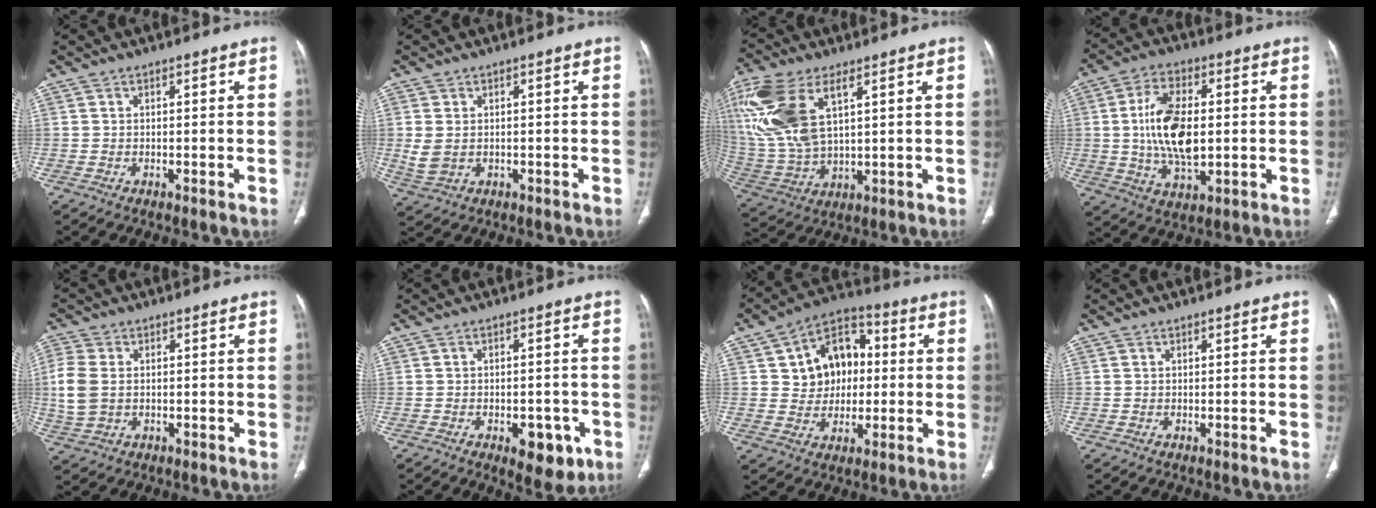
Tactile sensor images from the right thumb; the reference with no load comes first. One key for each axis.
{"total": 3.9, "fx": 0.1, "fy": 2.9, "fz": 2.7, "tx": -0.063, "ty": -0.004, "tz": 0.012}
{"total": 18.9, "fx": 7.1, "fy": 9.2, "fz": 14.9, "tx": -0.342, "ty": -0.015, "tz": 0.144}
{"total": 14.1, "fx": 0.6, "fy": 7.3, "fz": 12.1, "tx": -0.221, "ty": -0.002, "tz": 0.013}
{"total": 7.5, "fx": 0.1, "fy": 5.3, "fz": 5.2, "tx": -0.136, "ty": 0.003, "tz": 0.004}
{"total": 7.3, "fx": -3.2, "fy": 3.9, "fz": 5.3, "tx": -0.044, "ty": 0.010, "tz": -0.033}
{"total": 13.2, "fx": 2.0, "fy": 10.3, "fz": 8.1, "tx": -0.081, "ty": 0.016, "tz": 0.029}
{"total": 0.0}